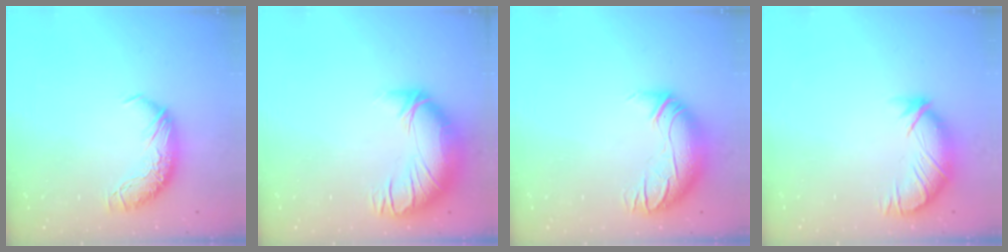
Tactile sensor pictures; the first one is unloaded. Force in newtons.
{"total": 3.7, "press": 2.2, "slide": 3.0}
{"total": 3.0, "press": 0.4, "slide": 2.9}
{"total": 3.9, "press": 3.3, "slide": 2.0}